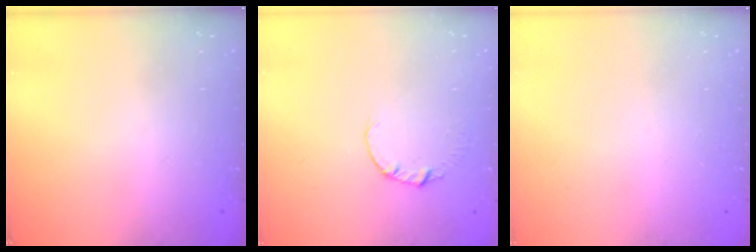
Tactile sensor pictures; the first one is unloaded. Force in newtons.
{"total": 0.5, "press": 0.5, "slide": 0.1}
{"total": 0.0}